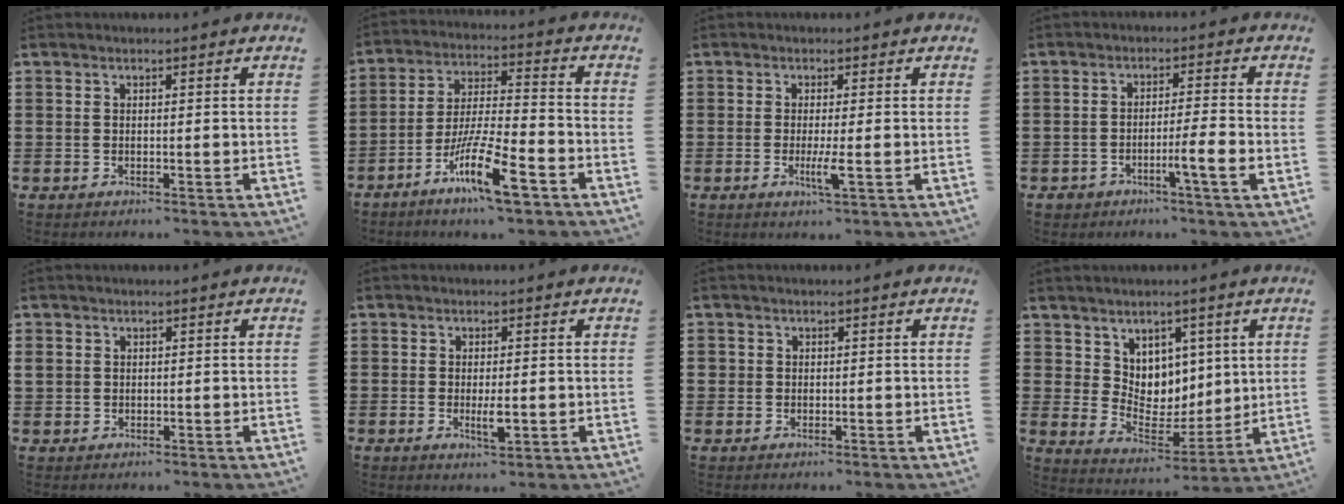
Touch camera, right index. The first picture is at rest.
{"total": 11.7, "force": [-6.8, 1.9, 9.3], "torque": [-0.188, 0.000, -0.129]}
{"total": 3.1, "force": [-0.8, 0.0, 3.0], "torque": [-0.059, -0.011, -0.018]}
{"total": 4.7, "force": [-2.2, 0.1, 4.2], "torque": [-0.067, -0.009, -0.036]}
{"total": 1.2, "force": [0.5, 1.1, 0.2], "torque": [-0.008, 0.006, 0.009]}
{"total": 3.0, "force": [-0.6, 0.9, 2.8], "torque": [-0.056, -0.003, -0.012]}
{"total": 1.0, "force": [0.3, 1.0, 0.1], "torque": [-0.004, 0.005, 0.005]}
{"total": 6.5, "force": [4.3, 4.8, 0.3], "torque": [-0.038, -0.030, 0.084]}